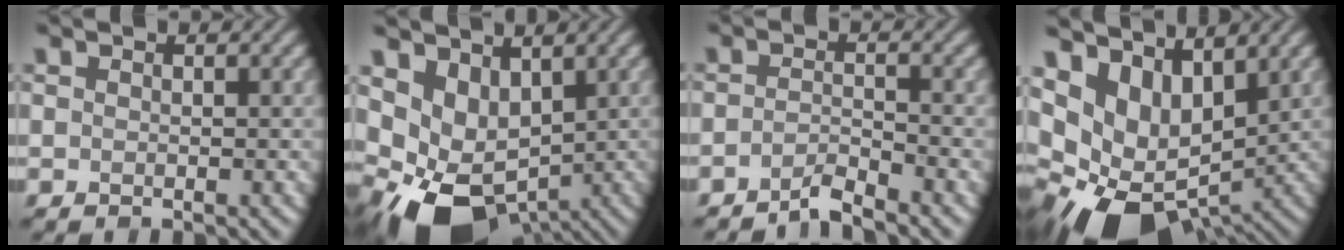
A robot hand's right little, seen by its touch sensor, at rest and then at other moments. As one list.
[{"total": 8.7, "force": [-0.7, 6.0, 6.2], "torque": [-0.117, -0.035, 0.007]}, {"total": 2.3, "force": [-1.9, 0.4, 1.2], "torque": [-0.017, 0.005, -0.046]}, {"total": 11.1, "force": [0.6, 7.4, 8.2], "torque": [-0.144, -0.025, 0.029]}]